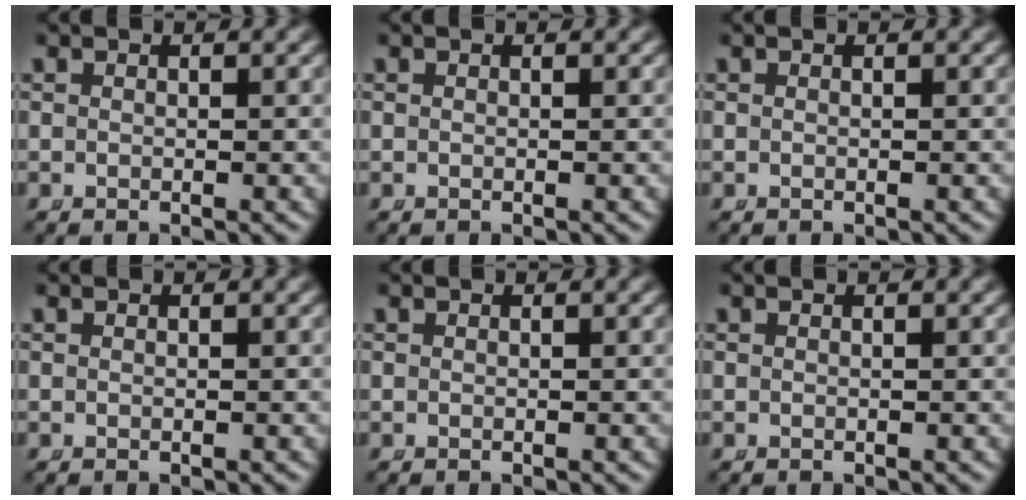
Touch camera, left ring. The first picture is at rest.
{"total": 0.0}
{"total": 0.0}
{"total": 0.0}
{"total": 0.0}
{"total": 0.0}